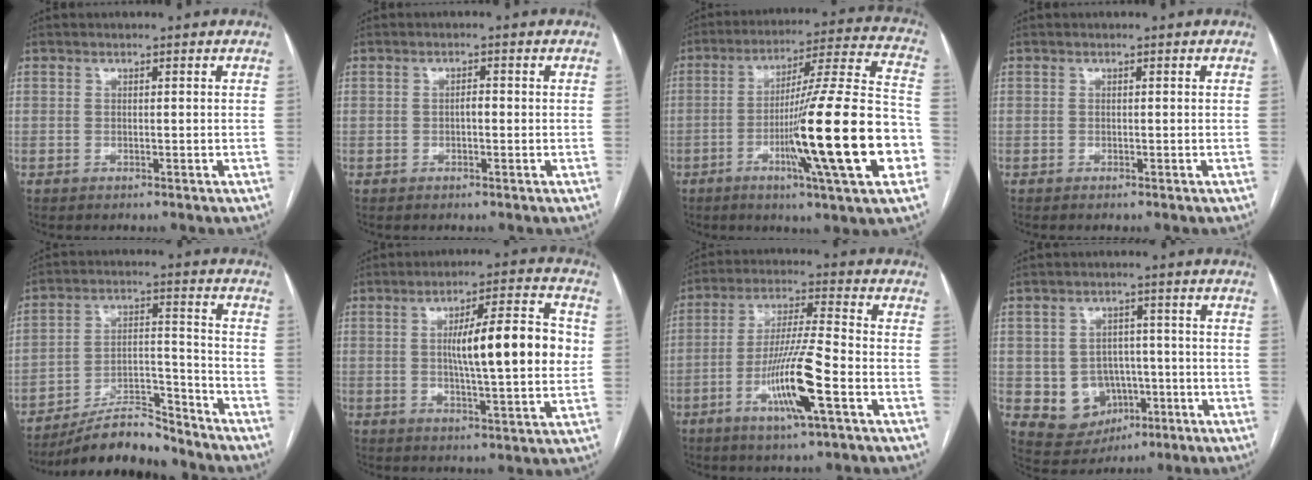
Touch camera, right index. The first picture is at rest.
{"total": 1.2, "force": [-0.2, 0.5, 1.1], "torque": [-0.015, 0.004, -0.005]}
{"total": 22.8, "force": [-6.6, -0.2, 21.8], "torque": [-0.315, -0.010, -0.108]}
{"total": 0.0}
{"total": 11.8, "force": [-10.8, 2.3, 4.1], "torque": [-0.060, 0.021, -0.187]}
{"total": 14.4, "force": [1.4, 2.0, 14.1], "torque": [-0.216, 0.019, 0.019]}
{"total": 12.0, "force": [-4.6, 0.1, 11.1], "torque": [-0.215, -0.008, -0.086]}
{"total": 7.9, "force": [-1.6, 7.0, 3.1], "torque": [-0.053, 0.015, -0.006]}